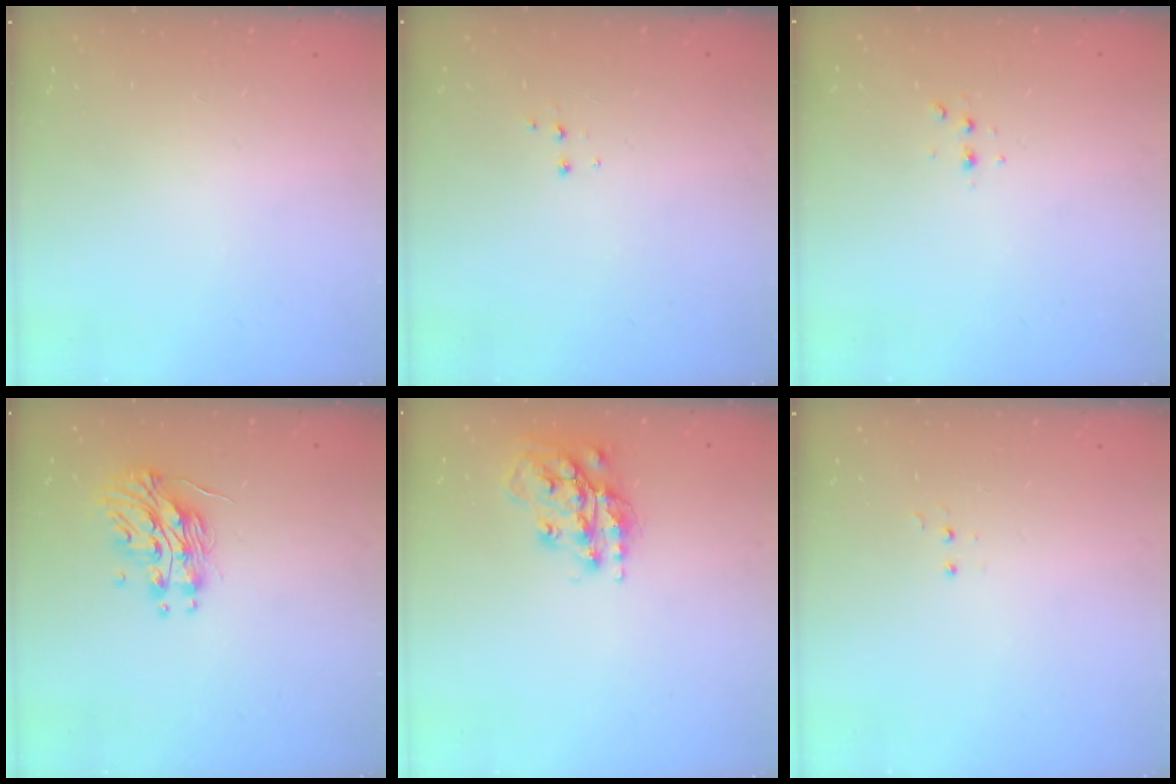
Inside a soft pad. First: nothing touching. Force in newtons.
{"total": 3.9, "press": 3.9, "slide": 0.5}
{"total": 2.8, "press": 2.8, "slide": 0.7}
{"total": 14.0, "press": 13.9, "slide": 0.8}
{"total": 16.1, "press": 16.0, "slide": 1.3}
{"total": 3.4, "press": 3.3, "slide": 0.7}